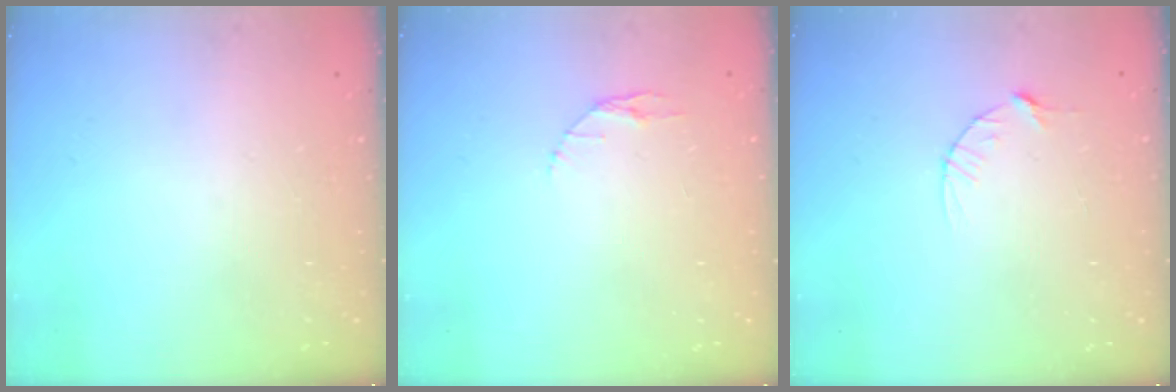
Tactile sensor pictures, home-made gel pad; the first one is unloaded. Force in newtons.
{"total": 2.9, "press": 2.9, "slide": 0.4}
{"total": 4.4, "press": 4.4, "slide": 0.6}